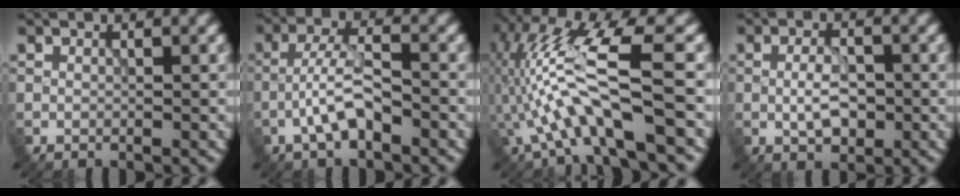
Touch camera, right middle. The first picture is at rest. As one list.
[{"total": 3.9, "force": [-1.9, 1.2, 3.2], "torque": [-0.060, 0.012, -0.041]}, {"total": 9.0, "force": [-2.2, 2.1, 8.5], "torque": [-0.176, 0.017, -0.044]}, {"total": 3.1, "force": [-0.5, 1.6, 2.6], "torque": [-0.048, 0.001, -0.008]}]